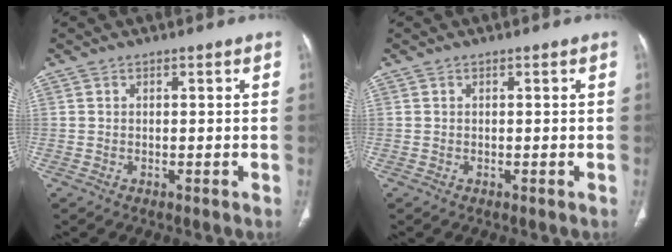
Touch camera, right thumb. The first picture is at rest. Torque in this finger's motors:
{"motor_torque": [0.02, -0.02, 0.27, -0.16, 0.00]}